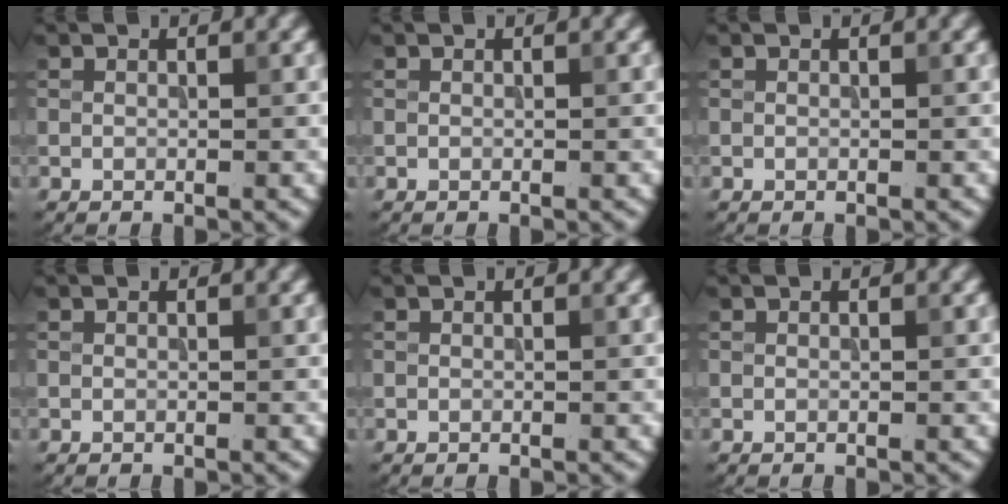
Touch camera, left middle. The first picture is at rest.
{"total": 0.0}
{"total": 0.0}
{"total": 0.0}
{"total": 0.0}
{"total": 0.0}